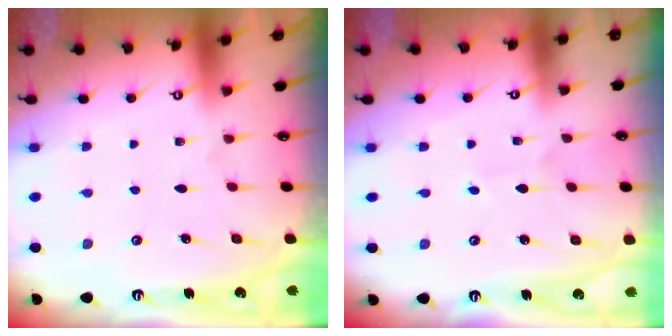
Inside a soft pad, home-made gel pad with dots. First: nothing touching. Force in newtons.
{"total": 1.6, "press": 1.6, "slide": 0.1}